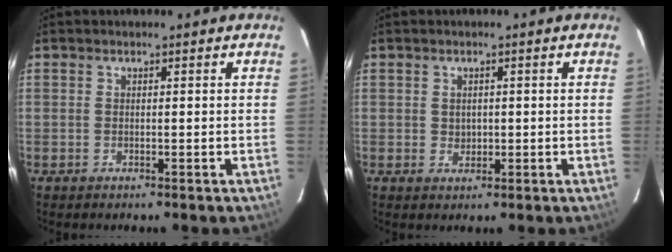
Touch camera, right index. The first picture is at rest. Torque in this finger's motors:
{"motor_torque": [0.00, 0.00, 0.00, 0.00]}